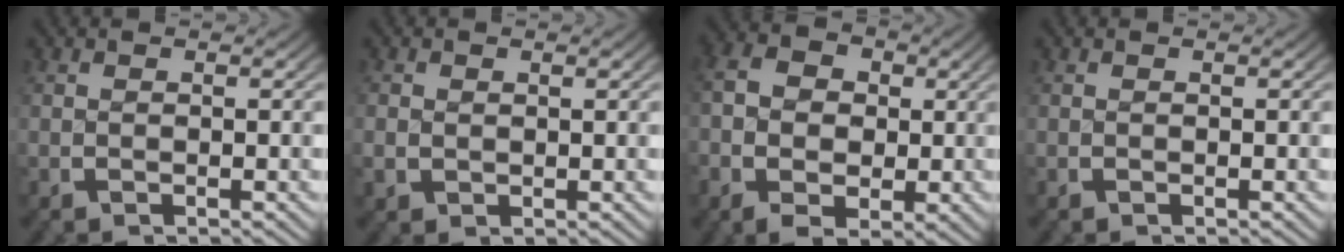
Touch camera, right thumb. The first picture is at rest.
{"total": 1.2, "force": [0.4, 1.0, 0.5], "torque": [-0.012, 0.000, 0.012]}
{"total": 7.2, "force": [0.1, 5.4, 4.6], "torque": [-0.083, -0.018, 0.003]}
{"total": 0.0}